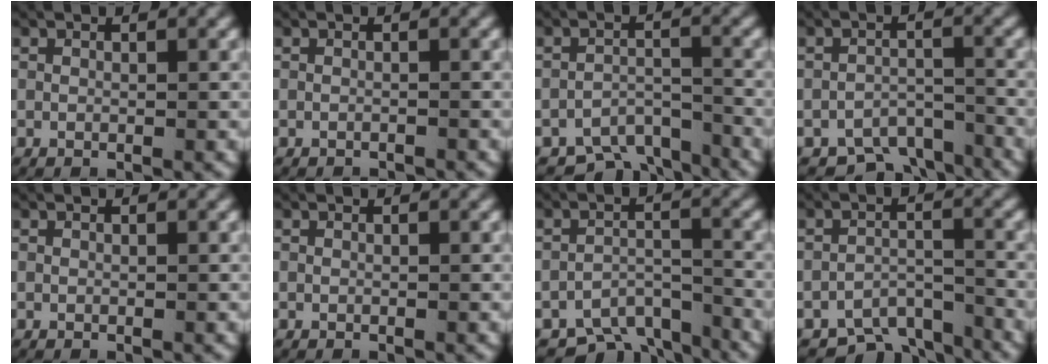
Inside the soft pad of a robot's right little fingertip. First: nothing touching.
{"total": 0.7, "force": [-0.7, 0.0, 0.0], "torque": [-0.002, -0.004, -0.009]}
{"total": 5.0, "force": [-4.0, 2.4, 1.7], "torque": [-0.018, -0.008, -0.072]}
{"total": 5.4, "force": [-4.7, 2.3, 1.4], "torque": [-0.004, -0.008, -0.082]}
{"total": 0.0}
{"total": 0.0}
{"total": 5.5, "force": [-4.3, 2.9, 2.0], "torque": [-0.027, -0.010, -0.077]}
{"total": 5.1, "force": [-4.2, 2.3, 1.8], "torque": [-0.019, -0.008, -0.075]}